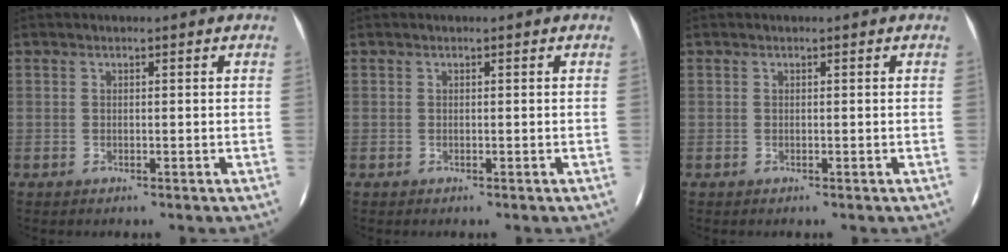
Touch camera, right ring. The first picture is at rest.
{"total": 0.0}
{"total": 0.0}